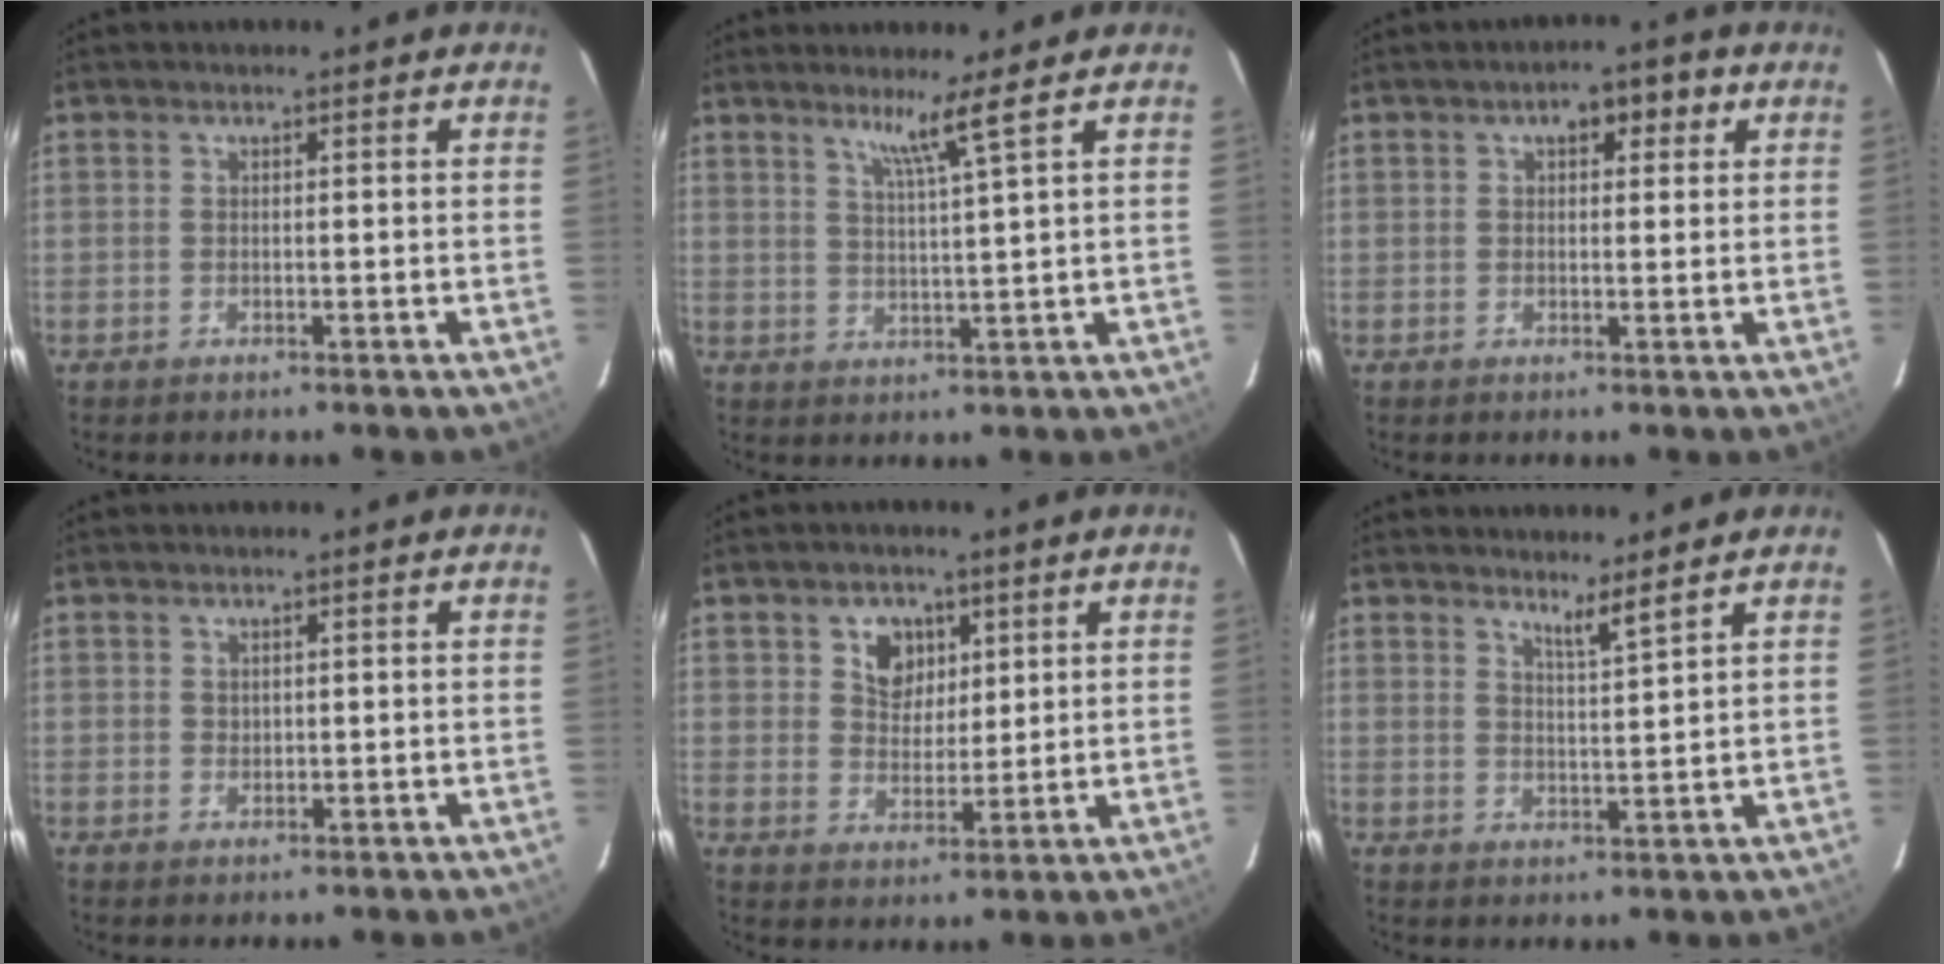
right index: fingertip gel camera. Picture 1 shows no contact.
{"total": 4.9, "force": [3.3, -1.6, 3.2], "torque": [-0.059, -0.018, 0.058]}
{"total": 4.6, "force": [1.9, 2.3, 3.5], "torque": [-0.051, 0.020, 0.025]}
{"total": 1.0, "force": [0.5, 0.8, 0.1], "torque": [0.002, 0.001, 0.010]}
{"total": 6.1, "force": [2.6, 4.9, 2.6], "torque": [-0.040, 0.006, 0.050]}
{"total": 3.5, "force": [2.9, -0.6, 1.8], "torque": [-0.034, -0.011, 0.044]}